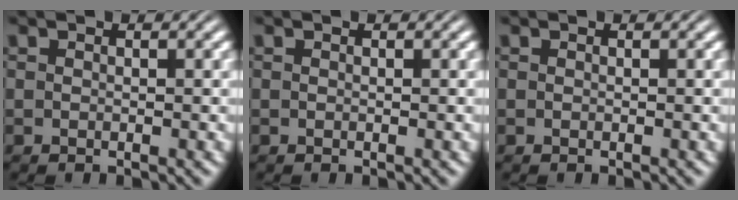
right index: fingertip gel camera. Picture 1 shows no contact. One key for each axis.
{"total": 0.0}
{"total": 0.0}